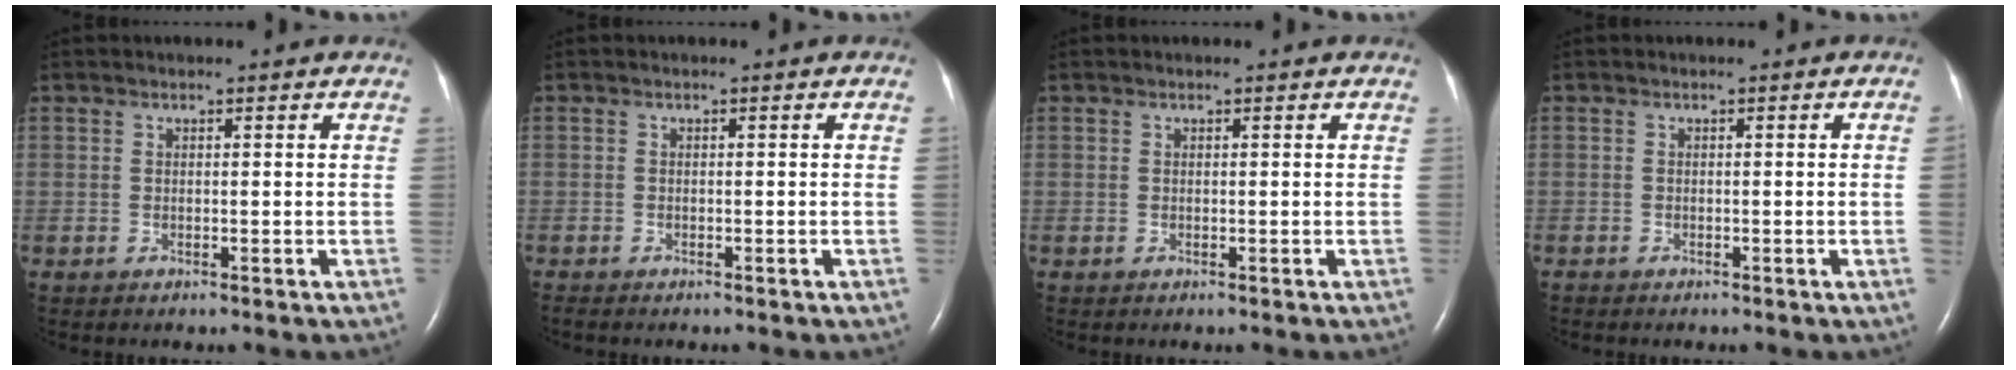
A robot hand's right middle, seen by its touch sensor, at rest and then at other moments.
{"total": 0.7, "force": [-0.6, -0.1, 0.4], "torque": [-0.006, 0.002, -0.012]}
{"total": 0.0}
{"total": 0.9, "force": [-0.3, -0.4, 0.7], "torque": [0.000, 0.004, -0.009]}